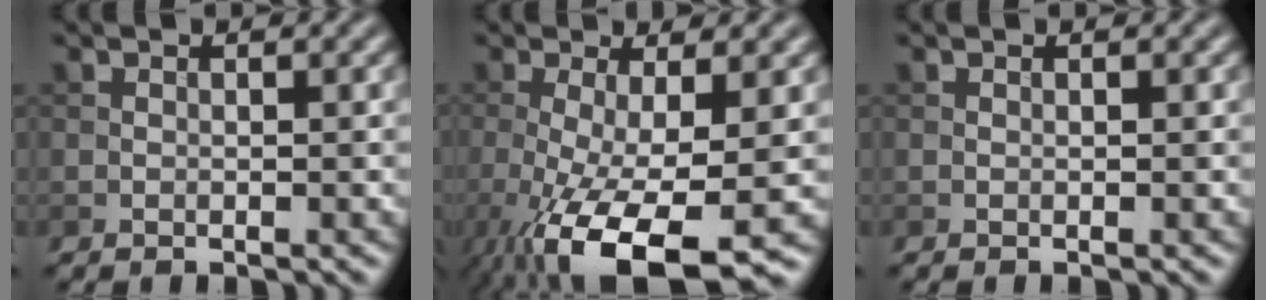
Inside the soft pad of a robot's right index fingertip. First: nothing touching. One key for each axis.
{"total": 9.5, "fx": -3.9, "fy": 2.6, "fz": 8.2, "tx": -0.155, "ty": -0.022, "tz": -0.063}
{"total": 0.0}